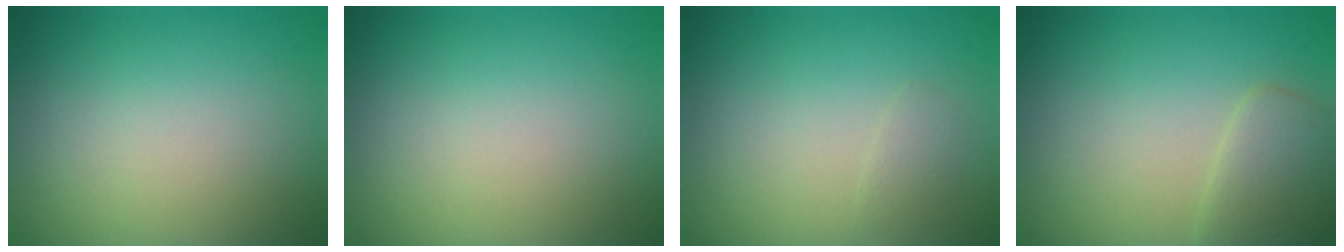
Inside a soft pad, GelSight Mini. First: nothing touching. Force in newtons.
{"total": 0.0}
{"total": 0.9, "press": 0.9, "slide": 0.0}
{"total": 2.9, "press": 2.9, "slide": 0.2}